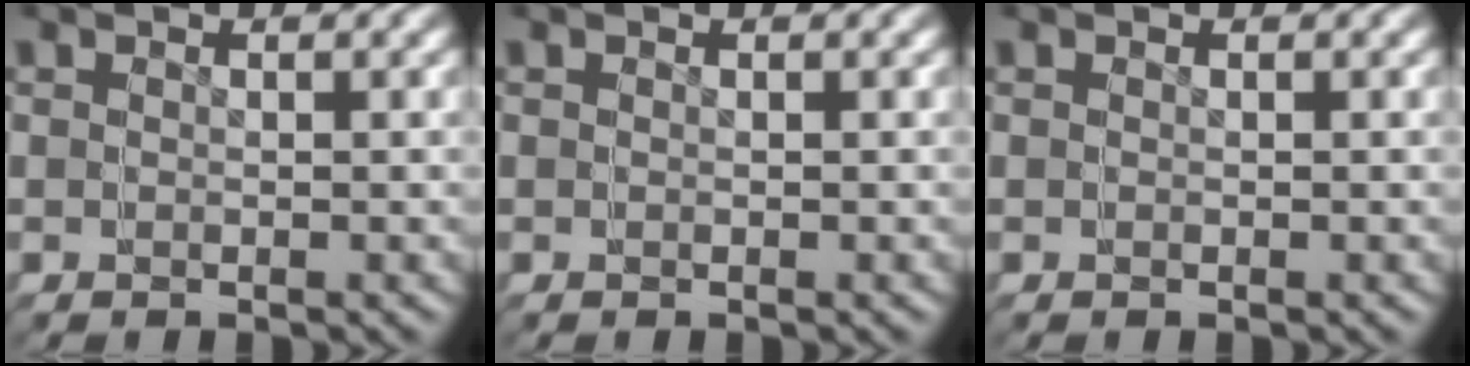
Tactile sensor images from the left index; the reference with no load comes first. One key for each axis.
{"total": 0.0}
{"total": 0.0}